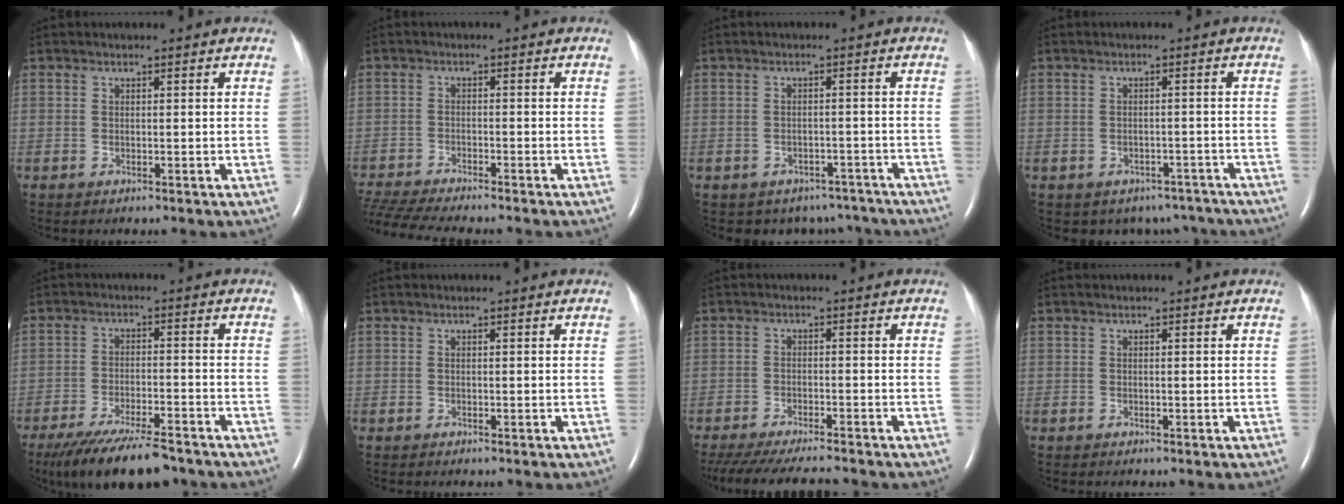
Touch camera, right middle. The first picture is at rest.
{"total": 11.1, "force": [-10.0, 0.6, 4.8], "torque": [-0.089, -0.011, -0.163]}
{"total": 7.8, "force": [-6.5, 4.3, 0.6], "torque": [0.002, 0.019, -0.067]}
{"total": 7.6, "force": [-6.1, 4.3, 0.9], "torque": [-0.002, 0.016, -0.064]}
{"total": 13.6, "force": [-11.3, 2.3, 7.2], "torque": [-0.125, -0.027, -0.180]}
{"total": 0.6, "force": [-0.5, 0.1, 0.3], "torque": [-0.004, -0.001, -0.008]}
{"total": 14.1, "force": [-12.5, 1.8, 6.3], "torque": [-0.124, -0.031, -0.184]}
{"total": 0.0}